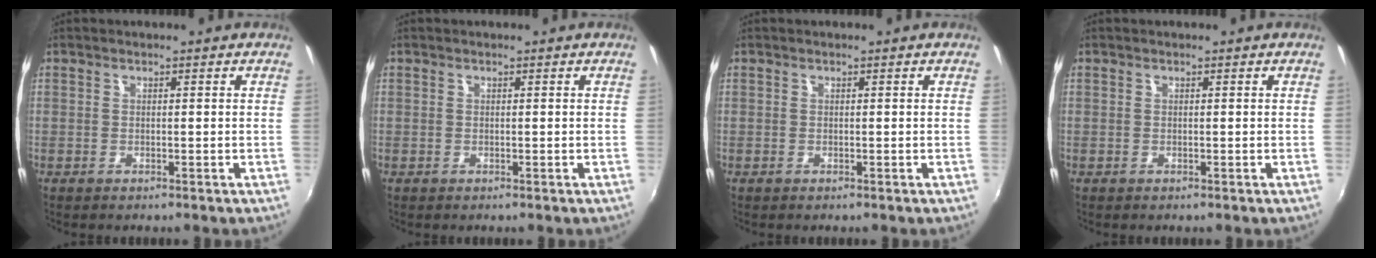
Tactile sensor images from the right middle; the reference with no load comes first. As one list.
[{"total": 0.0}, {"total": 0.0}, {"total": 0.0}]